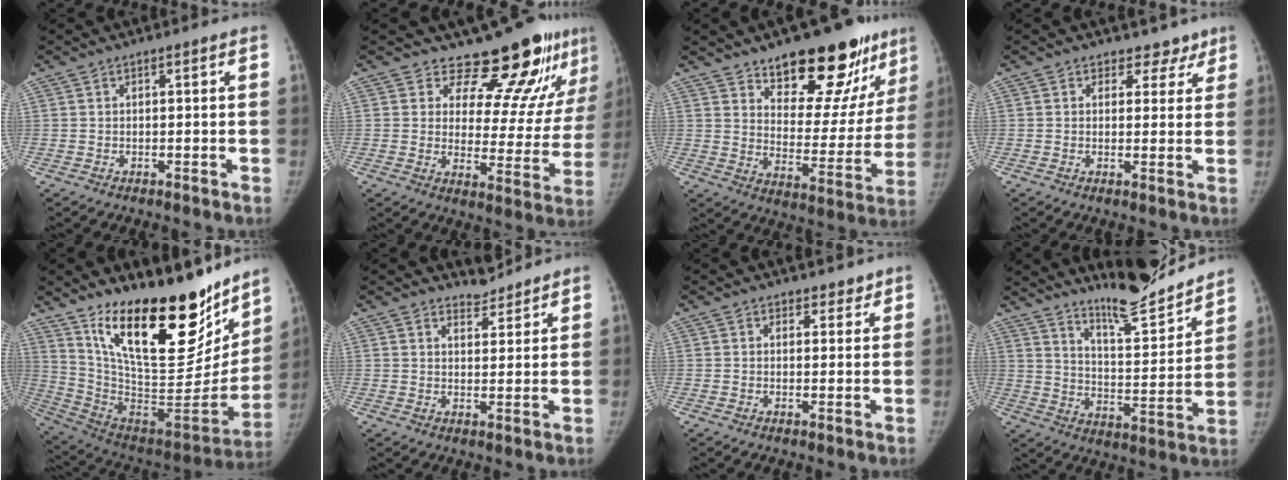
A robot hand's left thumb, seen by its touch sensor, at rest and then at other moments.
{"total": 16.9, "force": [14.1, 6.6, 6.7], "torque": [-0.025, -0.115, 0.172]}
{"total": 22.5, "force": [15.1, 9.8, 13.4], "torque": [-0.129, -0.090, 0.220]}
{"total": 4.3, "force": [3.2, 2.9, -0.1], "torque": [0.036, -0.022, 0.029]}
{"total": 30.5, "force": [20.1, 11.6, 19.8], "torque": [-0.262, -0.102, 0.335]}
{"total": 3.3, "force": [3.2, 0.9, -0.4], "torque": [0.023, -0.030, 0.051]}
{"total": 2.2, "force": [1.8, 1.3, 0.0], "torque": [0.023, -0.013, 0.017]}
{"total": 18.0, "force": [15.8, 1.8, 8.4], "torque": [-0.103, -0.107, 0.250]}